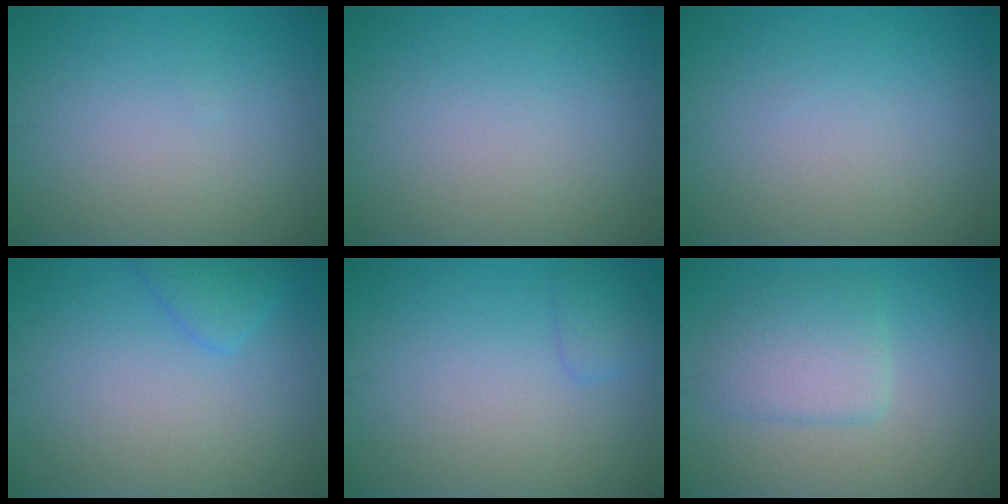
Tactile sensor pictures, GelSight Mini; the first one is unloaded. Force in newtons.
{"total": 0.0}
{"total": 0.0}
{"total": 2.0, "press": 1.9, "slide": 0.0}
{"total": 1.3, "press": 1.3, "slide": 0.1}
{"total": 3.3, "press": 3.3, "slide": 0.5}